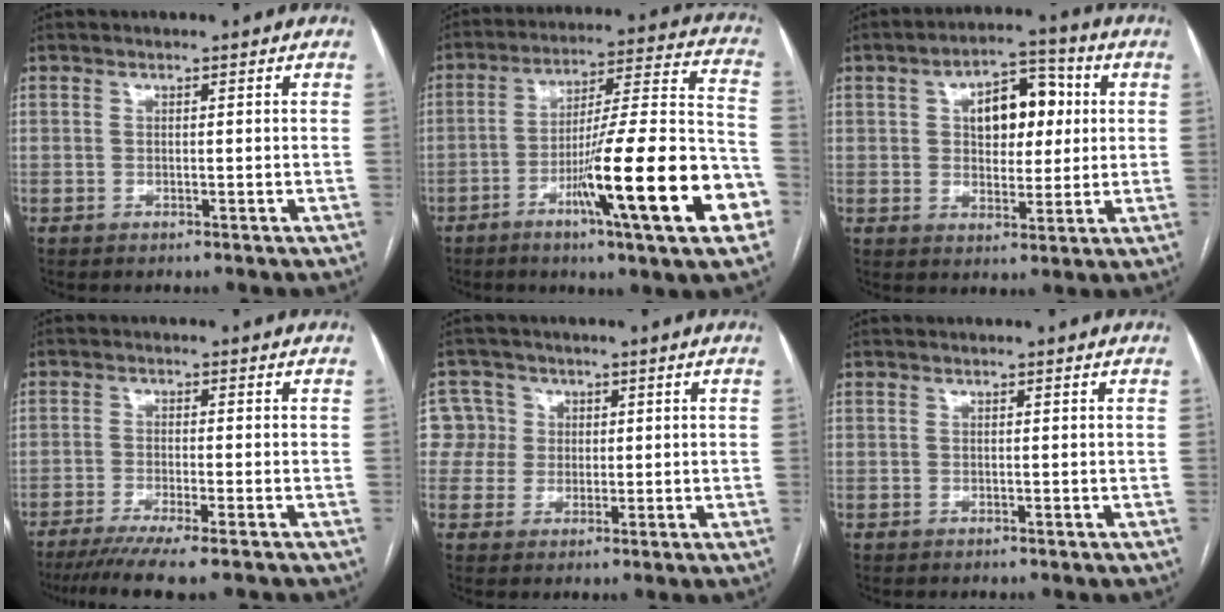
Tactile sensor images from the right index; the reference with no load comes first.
{"total": 22.4, "force": [-8.7, 0.6, 20.6], "torque": [-0.278, -0.009, -0.138]}
{"total": 9.6, "force": [2.2, 5.3, 7.7], "torque": [-0.115, 0.027, 0.035]}
{"total": 9.3, "force": [-7.4, -0.3, 5.6], "torque": [-0.079, -0.022, -0.116]}
{"total": 5.4, "force": [1.1, 5.3, -0.1], "torque": [0.015, 0.019, 0.023]}
{"total": 0.0}